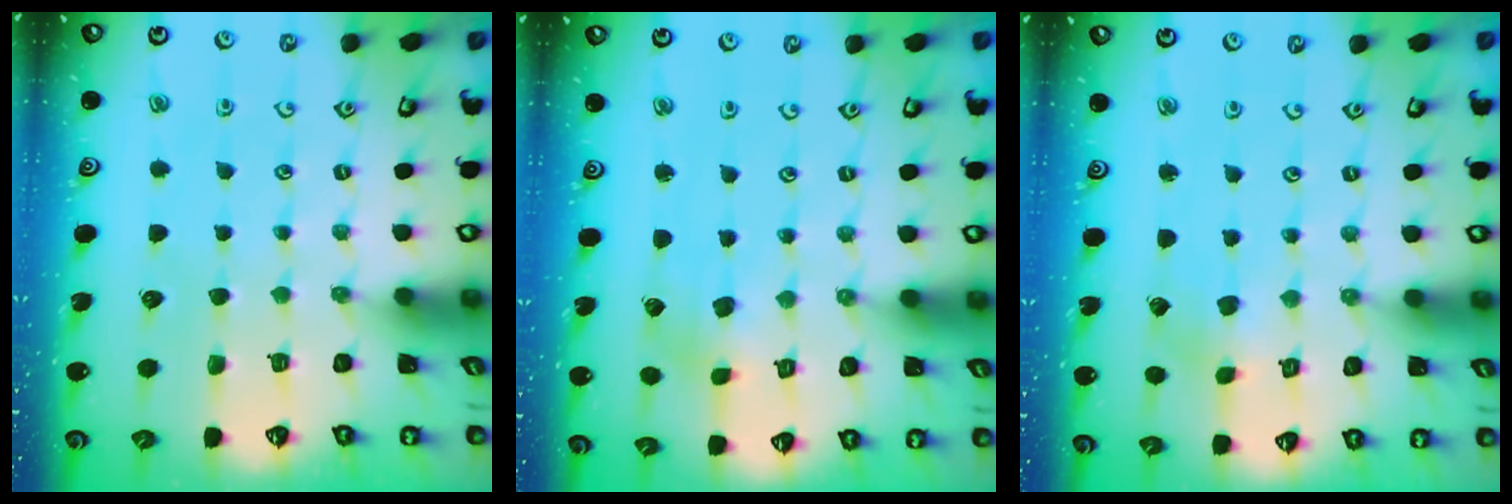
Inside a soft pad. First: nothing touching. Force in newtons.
{"total": 2.9, "press": 2.9, "slide": 0.5}
{"total": 1.3, "press": 1.3, "slide": 0.1}